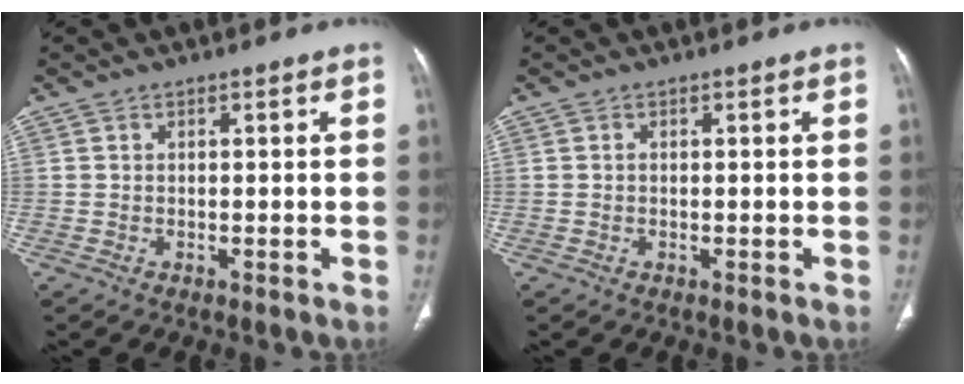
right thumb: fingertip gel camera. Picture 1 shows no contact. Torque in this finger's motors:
{"motor_torque": [0.40, 0.29, 0.07, -0.09, 0.04]}